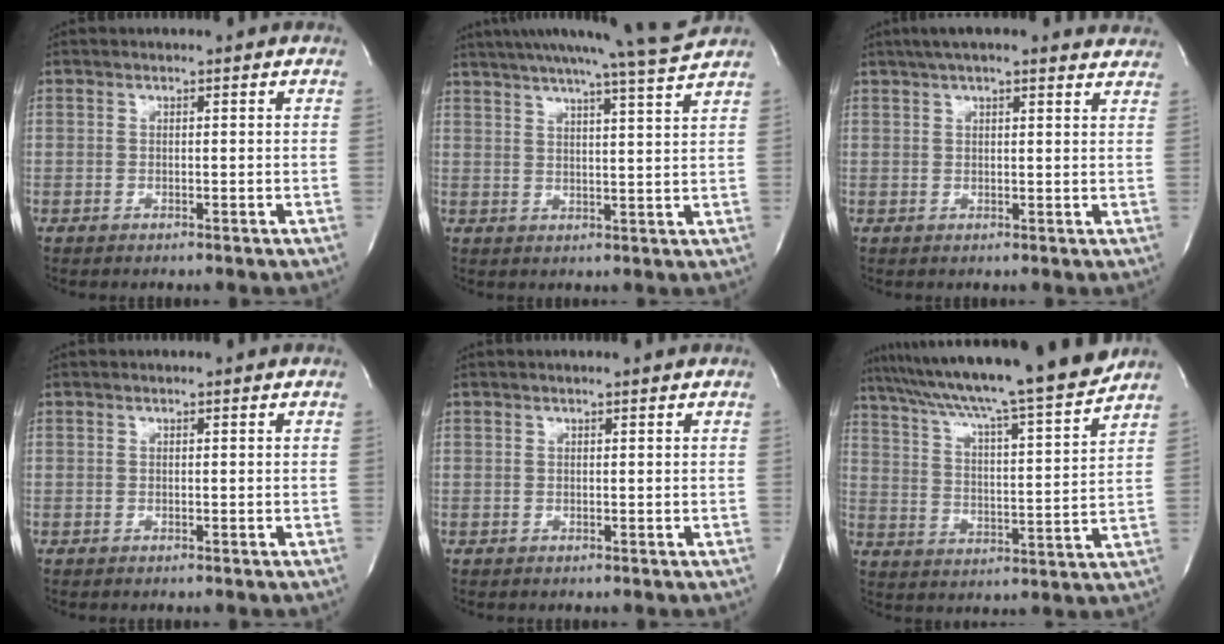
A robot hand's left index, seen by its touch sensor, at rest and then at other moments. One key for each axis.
{"total": 13.5, "fx": 12.2, "fy": -2.2, "fz": 5.4, "tx": -0.095, "ty": -0.030, "tz": 0.164}
{"total": 14.8, "fx": 13.2, "fy": 2.2, "fz": 6.3, "tx": -0.092, "ty": 0.037, "tz": 0.162}
{"total": 0.0}
{"total": 1.2, "fx": 1.1, "fy": -0.2, "fz": 0.5, "tx": -0.012, "ty": 0.003, "tz": 0.016}
{"total": 20.8, "fx": 18.4, "fy": -1.1, "fz": 9.6, "tx": -0.168, "ty": -0.021, "tz": 0.277}